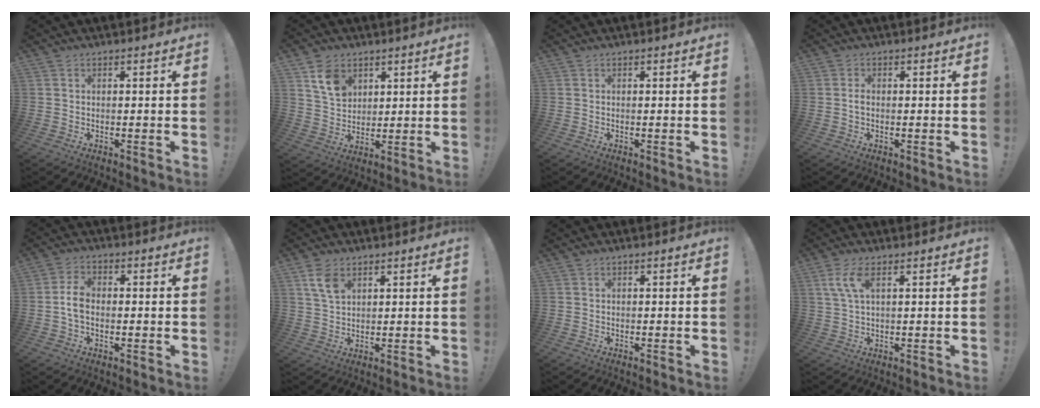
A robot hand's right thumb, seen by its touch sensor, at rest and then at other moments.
{"total": 9.6, "force": [5.3, 7.1, 3.9], "torque": [-0.054, -0.023, 0.103]}
{"total": 0.0}
{"total": 1.2, "force": [-0.3, 0.8, 0.9], "torque": [-0.017, 0.005, -0.005]}
{"total": 5.3, "force": [-0.5, 3.4, 4.0], "torque": [-0.082, 0.010, -0.009]}
{"total": 6.7, "force": [3.4, 4.1, 4.0], "torque": [-0.063, -0.013, 0.066]}
{"total": 0.0}
{"total": 6.1, "force": [2.6, 2.0, 5.2], "torque": [-0.099, 0.002, 0.048]}